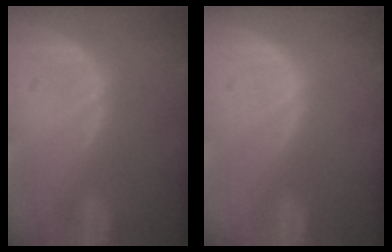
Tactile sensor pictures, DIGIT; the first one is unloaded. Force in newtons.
{"total": 0.0}